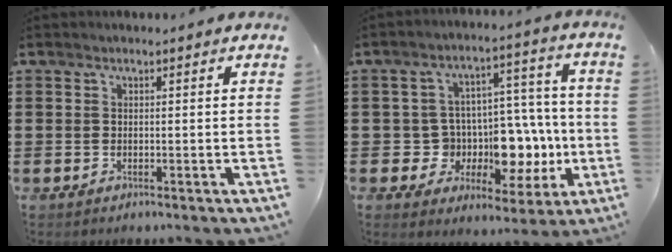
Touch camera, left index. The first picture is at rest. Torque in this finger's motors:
{"motor_torque": [1.01, 0.27, 0.57, 0.11]}